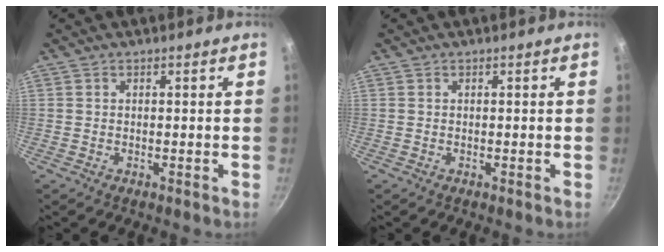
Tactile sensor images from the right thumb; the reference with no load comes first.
{"total": 0.0}